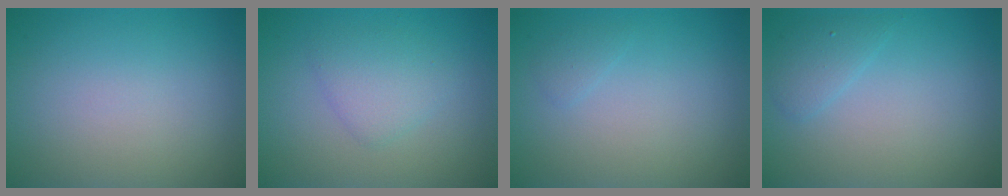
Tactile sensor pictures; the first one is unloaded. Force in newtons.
{"total": 2.4, "press": 2.4, "slide": 0.1}
{"total": 0.7, "press": 0.7, "slide": 0.0}
{"total": 1.5, "press": 1.5, "slide": 0.1}